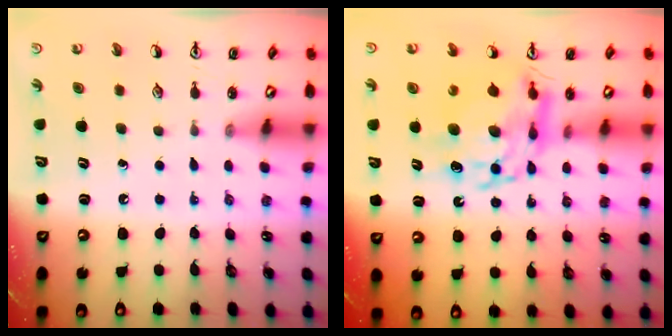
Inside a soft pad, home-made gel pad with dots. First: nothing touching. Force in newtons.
{"total": 13.4, "press": 13.4, "slide": 1.0}